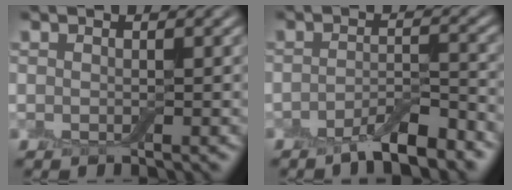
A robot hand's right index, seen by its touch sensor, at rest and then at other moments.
{"total": 4.6, "force": [-3.3, 1.1, 3.0], "torque": [-0.049, 0.000, -0.057]}